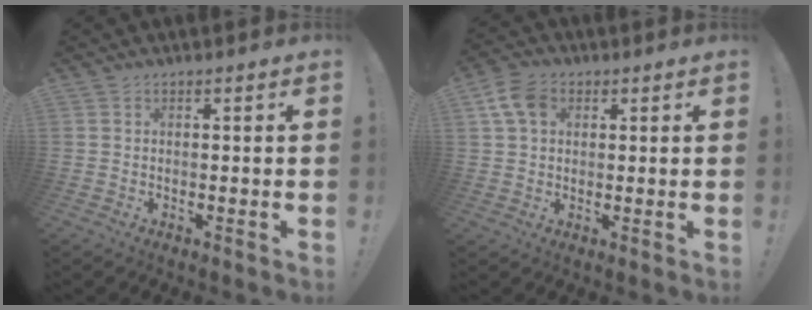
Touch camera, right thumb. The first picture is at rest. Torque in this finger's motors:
{"motor_torque": [0.00, 0.00, 0.18, 0.04, 0.00]}